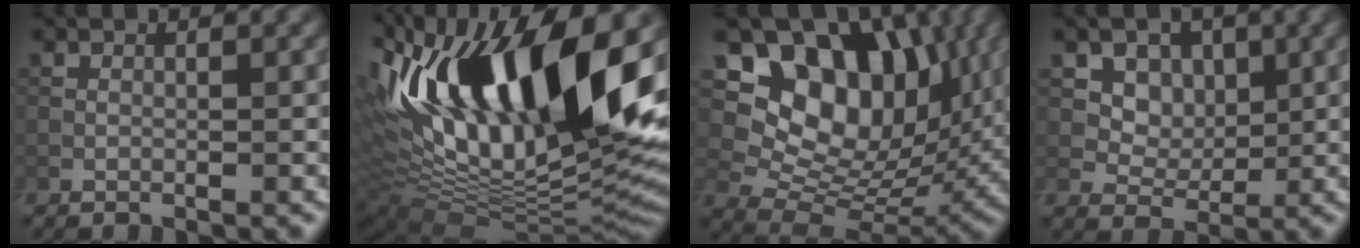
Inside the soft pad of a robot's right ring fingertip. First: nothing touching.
{"total": 18.9, "force": [5.5, 7.3, 16.6], "torque": [-0.293, 0.021, 0.087]}
{"total": 13.1, "force": [5.5, 8.8, 8.0], "torque": [-0.126, 0.006, 0.102]}
{"total": 6.1, "force": [2.5, 4.9, 2.7], "torque": [-0.054, -0.004, 0.054]}